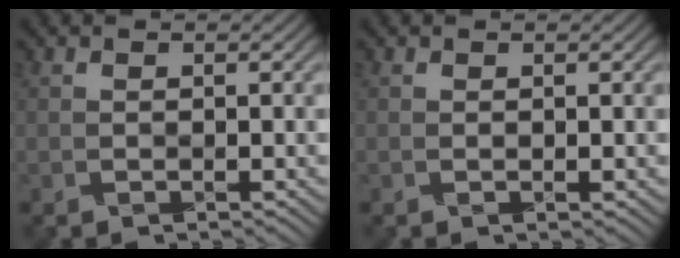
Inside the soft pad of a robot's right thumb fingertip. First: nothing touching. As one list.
[{"total": 0.0}]